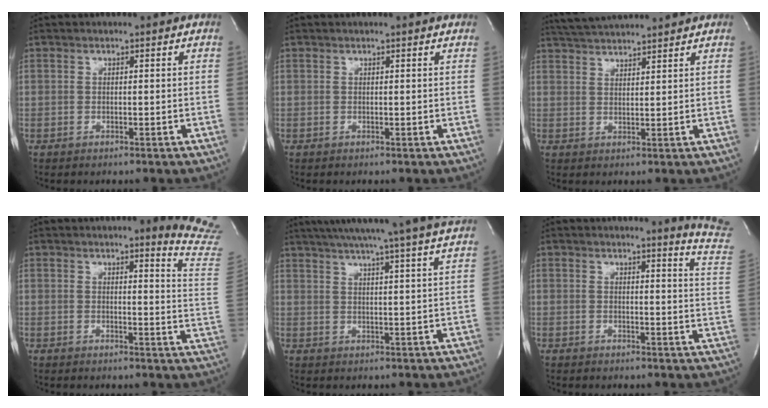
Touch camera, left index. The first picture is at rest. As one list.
[{"total": 0.9, "force": [0.8, -0.1, 0.4], "torque": [-0.012, 0.002, 0.014]}, {"total": 7.8, "force": [7.4, -0.5, 2.3], "torque": [-0.050, 0.028, 0.125]}, {"total": 10.9, "force": [9.9, -0.5, 4.6], "torque": [-0.039, -0.091, 0.083]}, {"total": 20.2, "force": [17.5, -1.5, 9.9], "torque": [-0.165, -0.013, 0.229]}, {"total": 9.1, "force": [8.8, -1.6, 1.7], "torque": [-0.014, -0.106, 0.071]}]